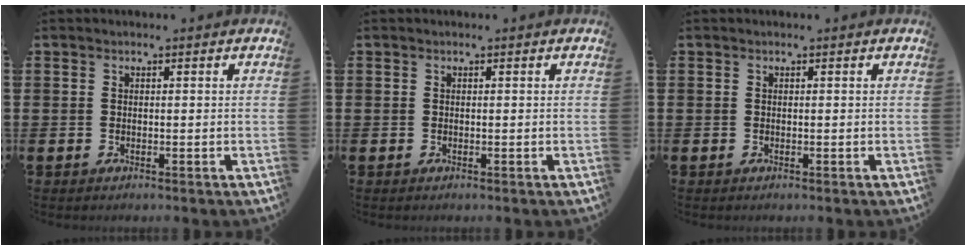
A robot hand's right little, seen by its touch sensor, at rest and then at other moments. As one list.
[{"total": 0.0}, {"total": 0.0}]